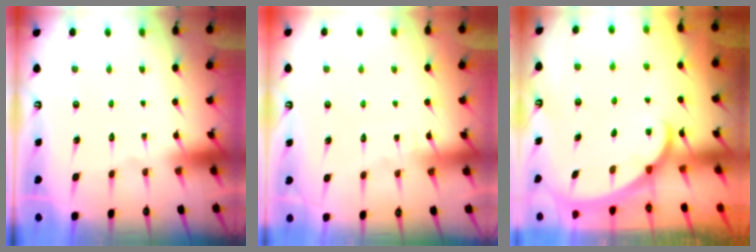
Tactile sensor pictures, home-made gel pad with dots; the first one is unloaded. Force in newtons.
{"total": 4.5, "press": 4.4, "slide": 0.4}
{"total": 1.9, "press": 1.9, "slide": 0.1}